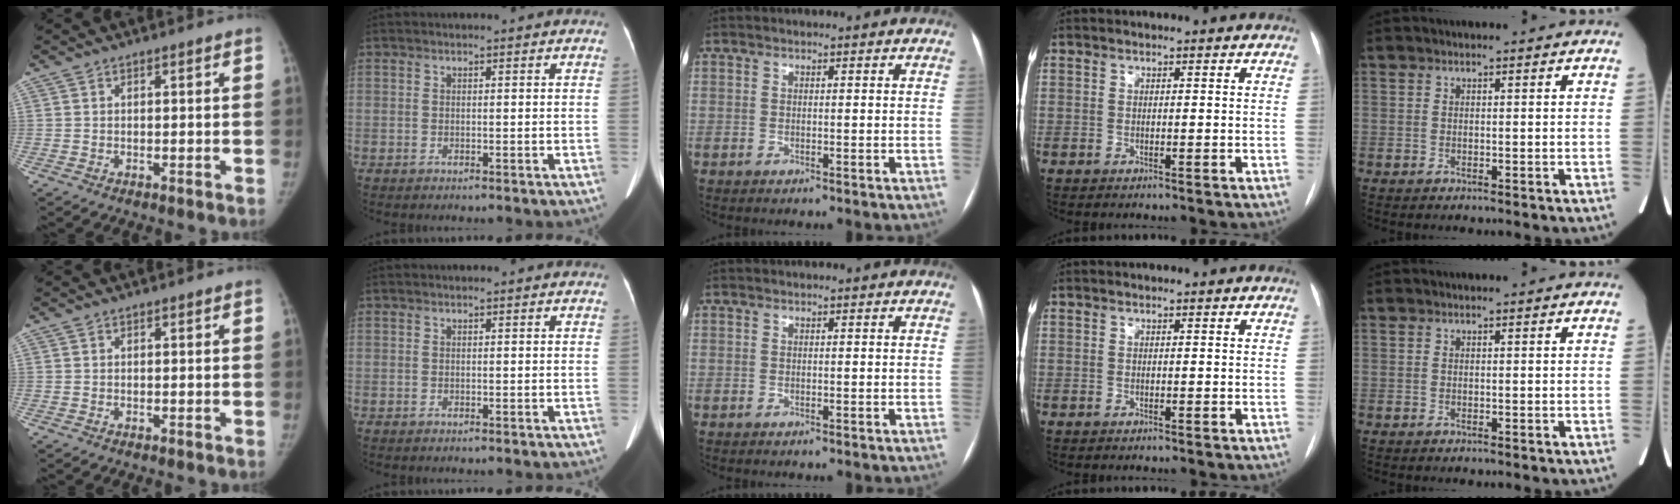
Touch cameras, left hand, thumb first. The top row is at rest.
{}